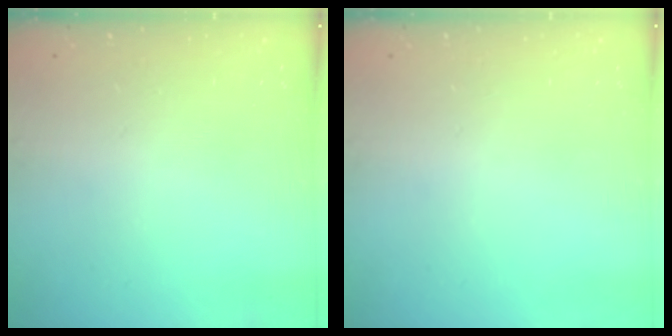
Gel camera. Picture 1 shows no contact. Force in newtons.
{"total": 0.0}